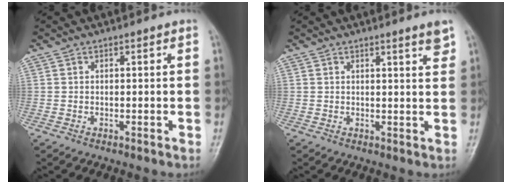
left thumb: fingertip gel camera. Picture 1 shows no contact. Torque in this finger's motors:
{"motor_torque": [-0.01, 0.03, -0.08, -0.19, 0.07]}